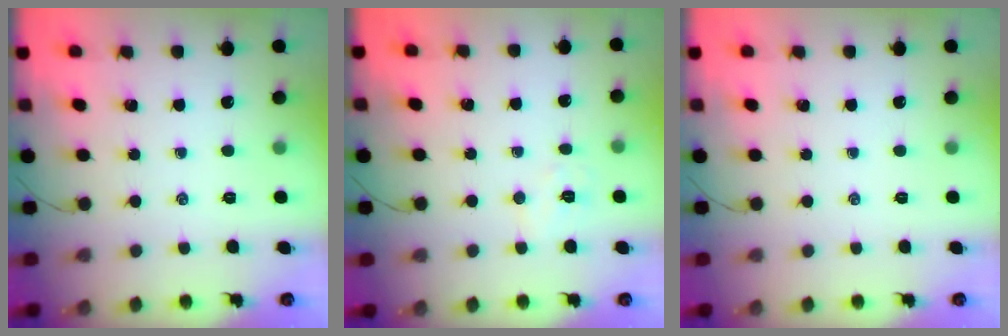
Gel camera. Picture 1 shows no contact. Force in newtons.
{"total": 4.5, "press": 4.4, "slide": 1.0}
{"total": 0.0}